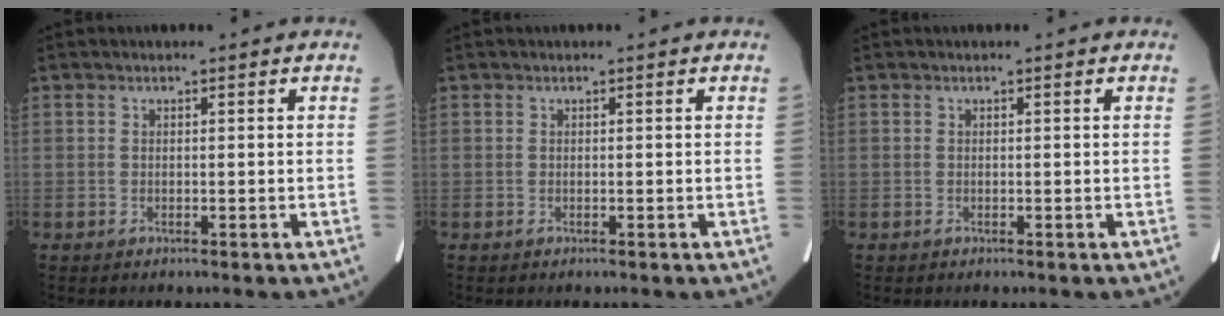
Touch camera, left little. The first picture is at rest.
{"total": 0.0}
{"total": 0.0}